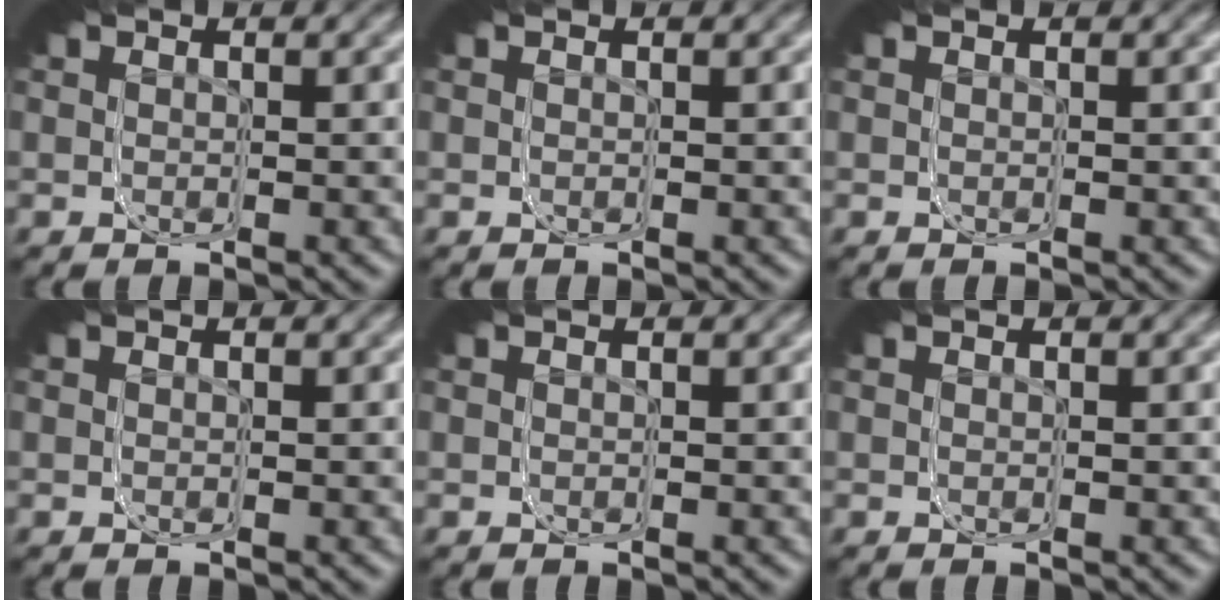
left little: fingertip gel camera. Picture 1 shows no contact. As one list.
[{"total": 0.0}, {"total": 0.0}, {"total": 0.0}, {"total": 0.0}, {"total": 0.0}]